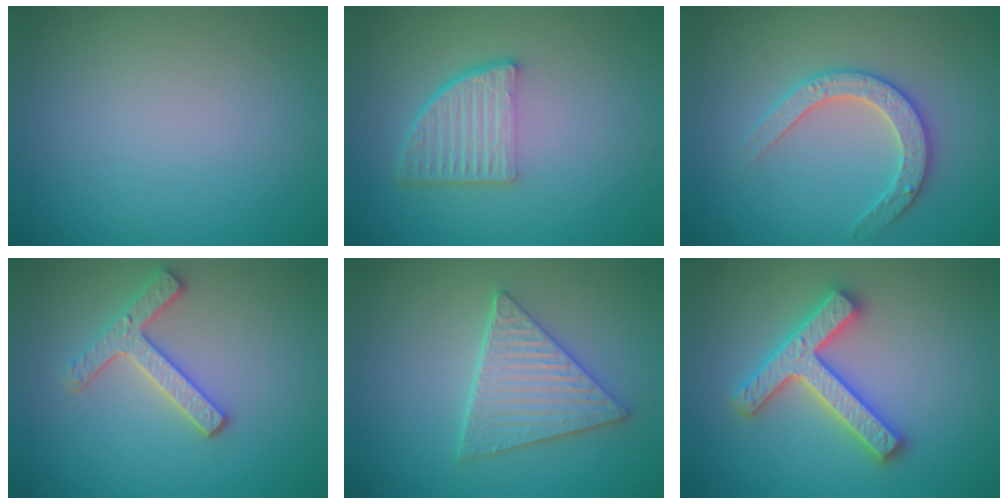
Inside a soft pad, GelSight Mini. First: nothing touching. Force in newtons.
{"total": 4.7, "press": 3.3, "slide": 3.3}
{"total": 2.8, "press": 2.8, "slide": 0.3}
{"total": 3.1, "press": 2.8, "slide": 1.2}
{"total": 4.5, "press": 3.9, "slide": 2.1}
{"total": 4.5, "press": 4.4, "slide": 0.8}